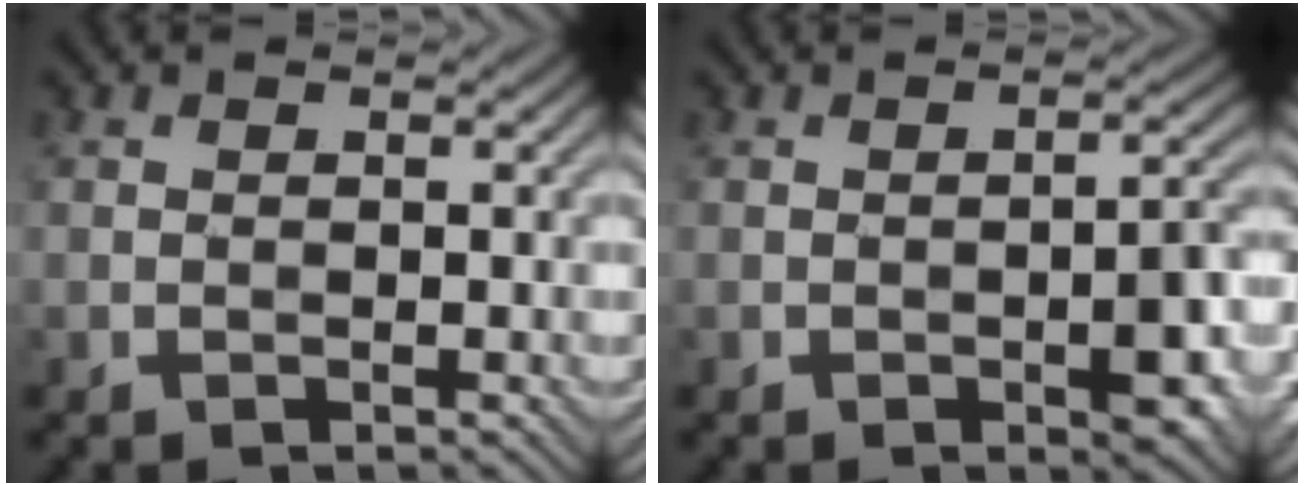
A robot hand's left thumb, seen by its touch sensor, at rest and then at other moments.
{"total": 4.8, "force": [-1.8, 1.8, 4.1], "torque": [-0.054, 0.002, -0.023]}